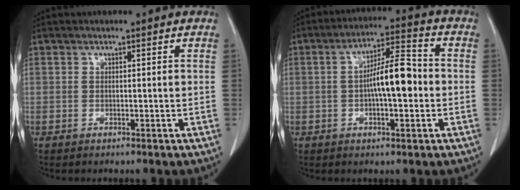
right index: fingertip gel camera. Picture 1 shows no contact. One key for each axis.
{"total": 9.1, "fx": -0.7, "fy": 2.2, "fz": 8.8, "tx": -0.158, "ty": 0.019, "tz": -0.015}